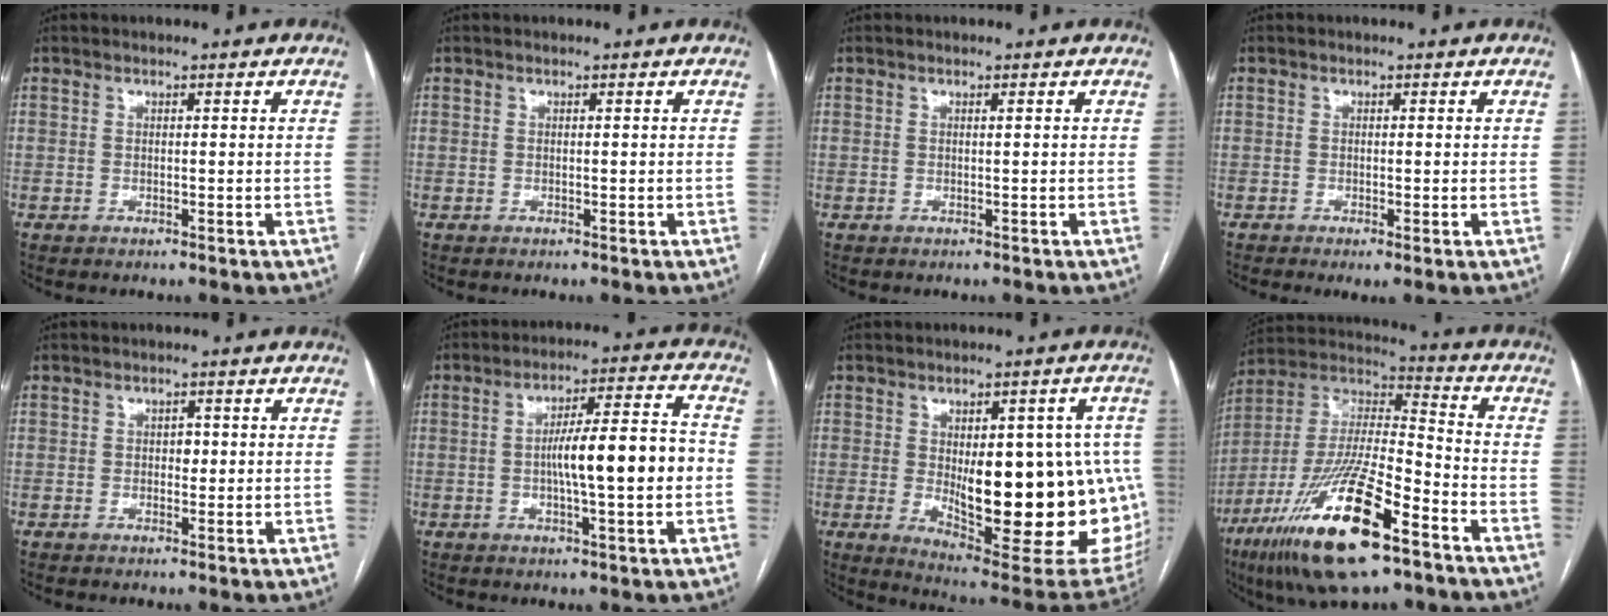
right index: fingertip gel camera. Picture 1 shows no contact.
{"total": 0.0}
{"total": 0.0}
{"total": 1.6, "force": [-0.6, 0.2, 1.5], "torque": [-0.025, -0.006, -0.008]}
{"total": 1.3, "force": [0.1, 0.9, 1.0], "torque": [-0.010, 0.003, 0.001]}
{"total": 11.3, "force": [-1.3, 1.1, 11.1], "torque": [-0.176, 0.020, -0.021]}
{"total": 24.0, "force": [-2.1, 8.2, 22.5], "torque": [-0.225, 0.005, 0.002]}
{"total": 23.1, "force": [-12.6, 4.9, 18.7], "torque": [-0.379, -0.037, -0.227]}